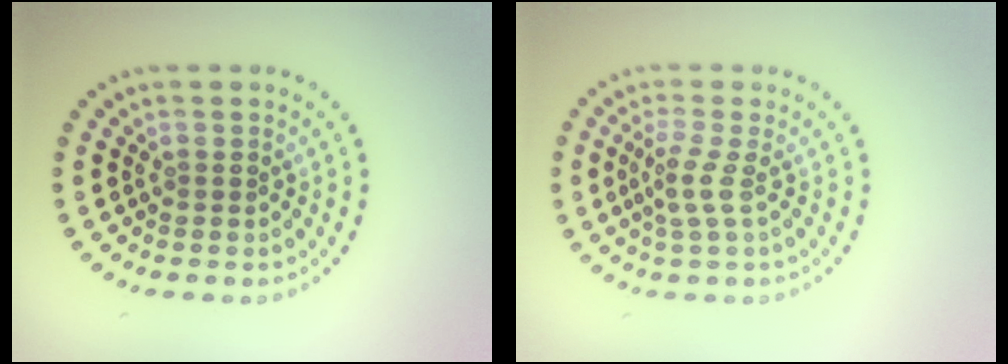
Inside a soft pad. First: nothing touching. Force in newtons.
{"total": 2.1, "press": 1.5, "slide": 1.4}